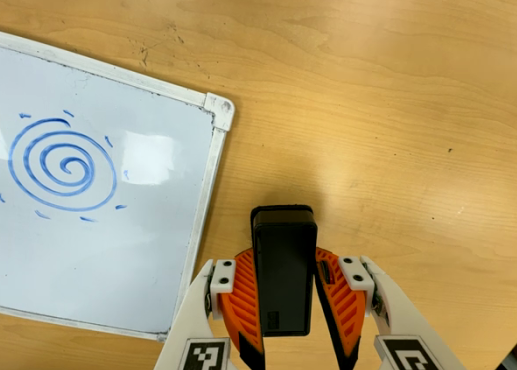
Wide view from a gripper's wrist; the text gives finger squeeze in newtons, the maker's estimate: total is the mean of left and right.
{"total": 7.1, "left": 5.6, "right": 8.7}